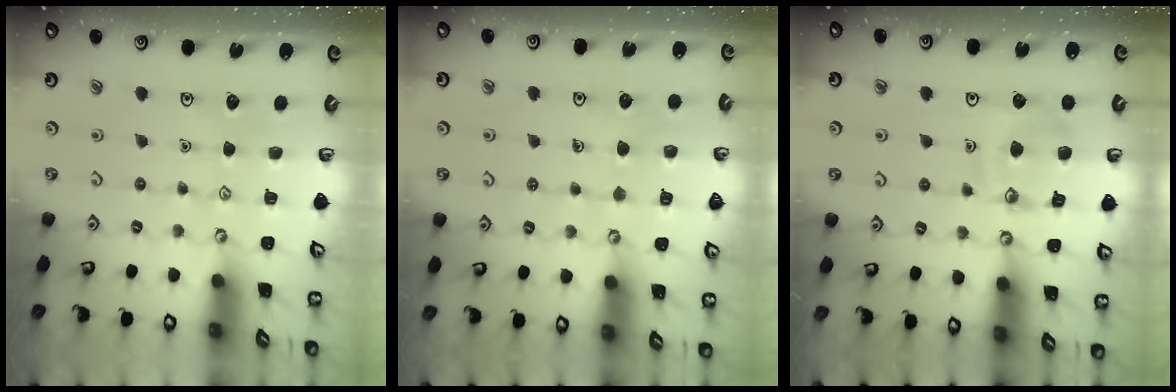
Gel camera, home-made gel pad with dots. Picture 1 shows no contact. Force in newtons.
{"total": 4.7, "press": 4.7, "slide": 0.3}
{"total": 12.2, "press": 12.1, "slide": 1.1}